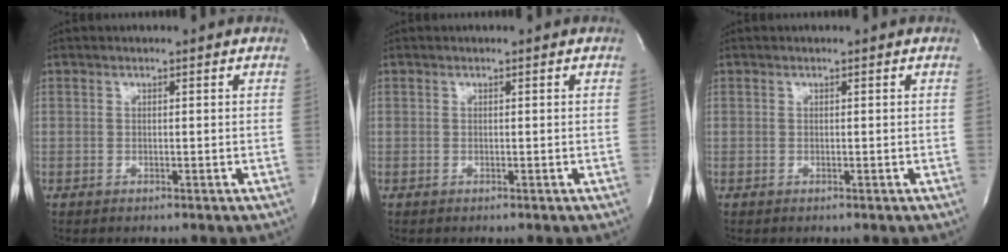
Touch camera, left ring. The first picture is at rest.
{"total": 0.0}
{"total": 0.0}